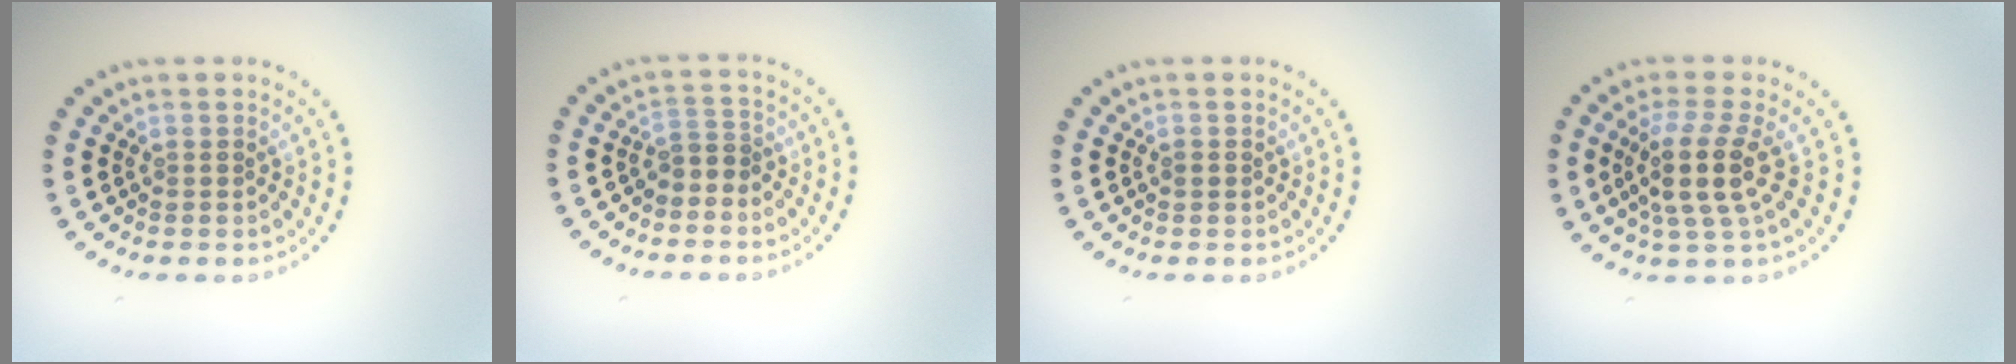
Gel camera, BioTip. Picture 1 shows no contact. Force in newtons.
{"total": 1.5, "press": 1.0, "slide": 1.1}
{"total": 0.6, "press": 0.6, "slide": 0.2}
{"total": 4.1, "press": 3.2, "slide": 2.6}